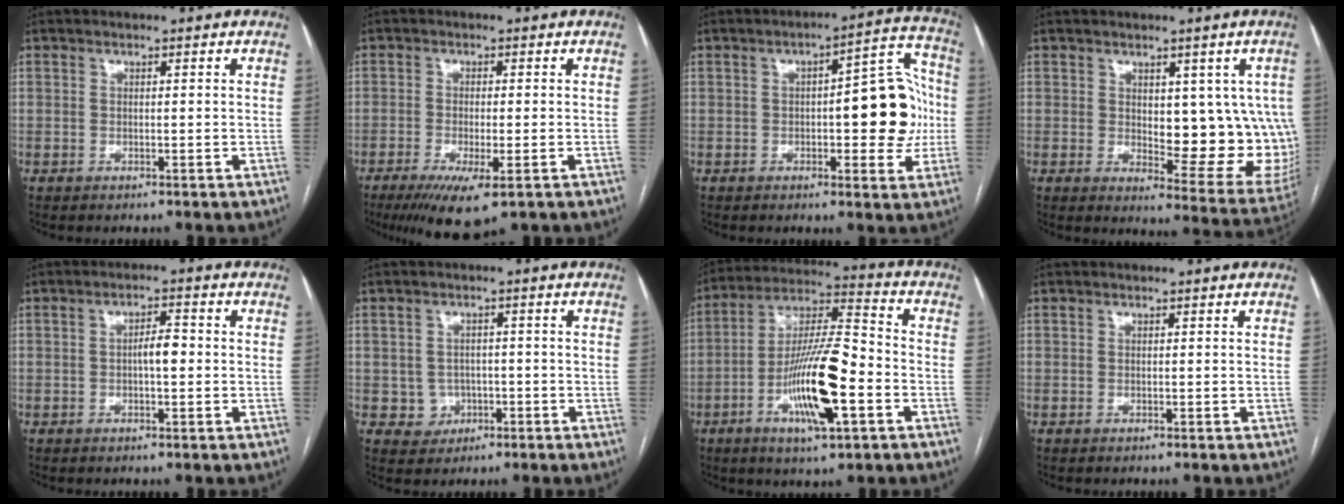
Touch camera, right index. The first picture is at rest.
{"total": 7.8, "force": [-4.4, 1.4, 6.2], "torque": [-0.103, -0.022, -0.070]}
{"total": 12.4, "force": [-0.6, 4.0, 11.7], "torque": [-0.144, 0.034, -0.001]}
{"total": 14.0, "force": [0.4, 6.0, 12.7], "torque": [-0.133, -0.010, 0.018]}
{"total": 3.1, "force": [-0.3, 0.9, 3.0], "torque": [-0.048, 0.008, -0.005]}
{"total": 3.7, "force": [-0.9, 3.6, 0.4], "torque": [0.007, 0.011, -0.005]}
{"total": 15.9, "force": [-5.3, 2.7, 14.8], "torque": [-0.277, -0.001, -0.092]}
{"total": 0.0}